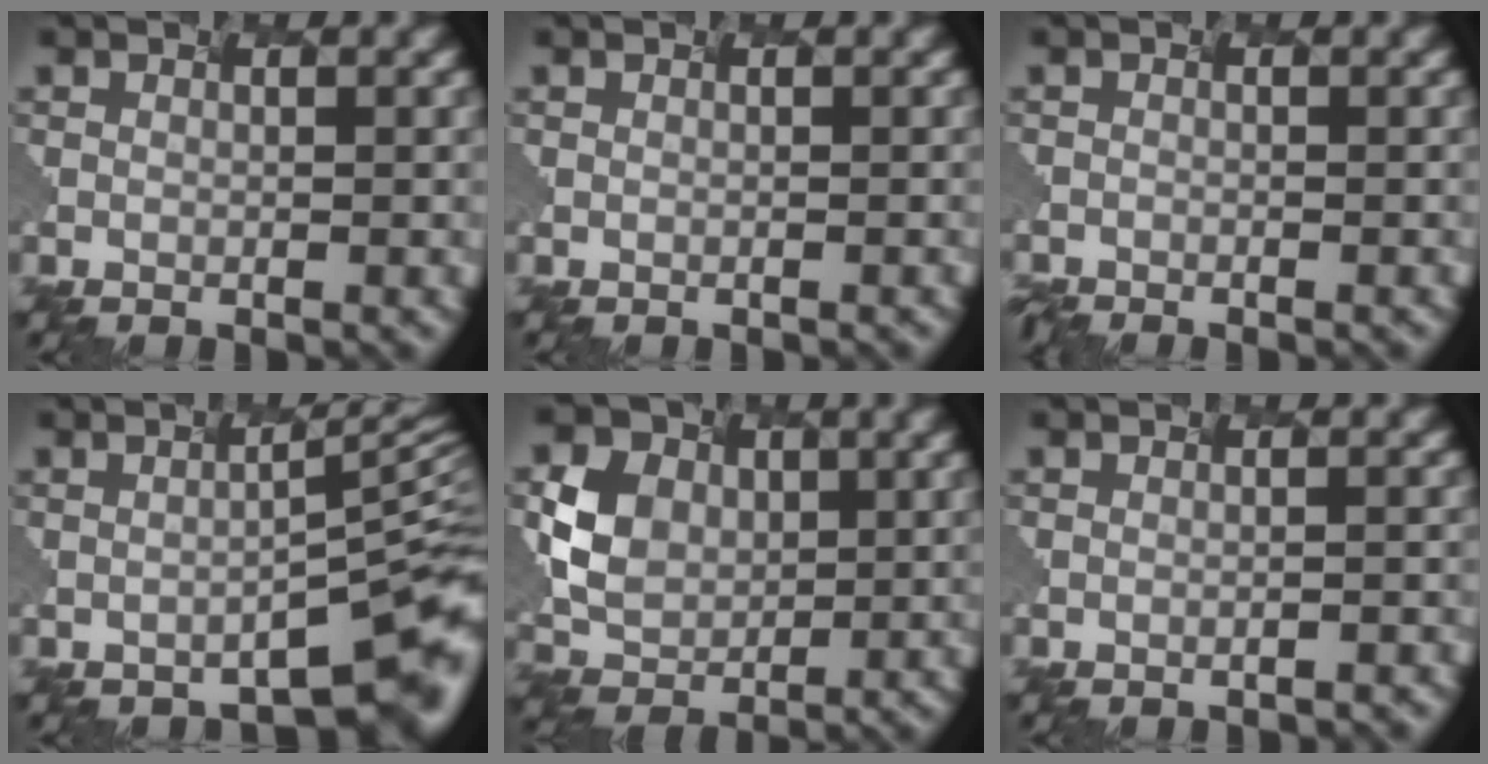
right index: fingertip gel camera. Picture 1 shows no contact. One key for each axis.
{"total": 0.0}
{"total": 2.8, "fx": -2.5, "fy": 0.6, "fz": 1.2, "tx": 0.005, "ty": 0.001, "tz": -0.023}
{"total": 7.3, "fx": -2.9, "fy": 2.1, "fz": 6.3, "tx": -0.071, "ty": -0.004, "tz": -0.031}
{"total": 5.2, "fx": 0.2, "fy": 4.5, "fz": 2.6, "tx": -0.057, "ty": -0.001, "tz": 0.006}
{"total": 1.7, "fx": -0.7, "fy": 0.8, "fz": 1.3, "tx": 0.004, "ty": 0.009, "tz": -0.001}